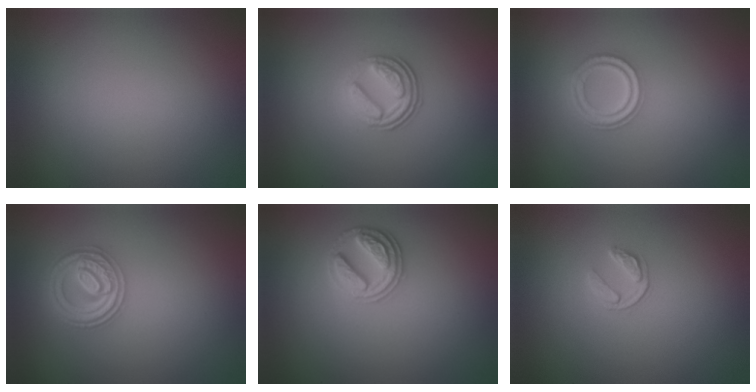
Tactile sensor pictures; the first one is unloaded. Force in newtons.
{"total": 3.6, "press": 2.5, "slide": 2.5}
{"total": 3.4, "press": 2.6, "slide": 2.2}
{"total": 3.6, "press": 3.4, "slide": 1.0}
{"total": 2.9, "press": 2.8, "slide": 0.7}
{"total": 1.6, "press": 1.0, "slide": 1.2}